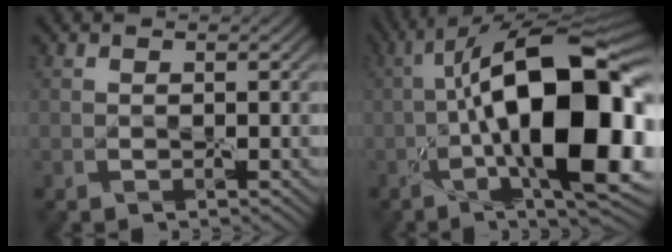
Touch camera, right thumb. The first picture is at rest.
{"total": 17.0, "force": [-1.0, 6.0, 15.9], "torque": [-0.237, 0.028, -0.026]}